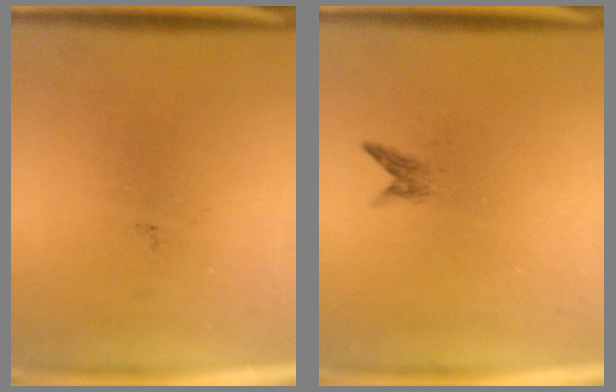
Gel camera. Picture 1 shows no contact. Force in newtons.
{"total": 0.9}